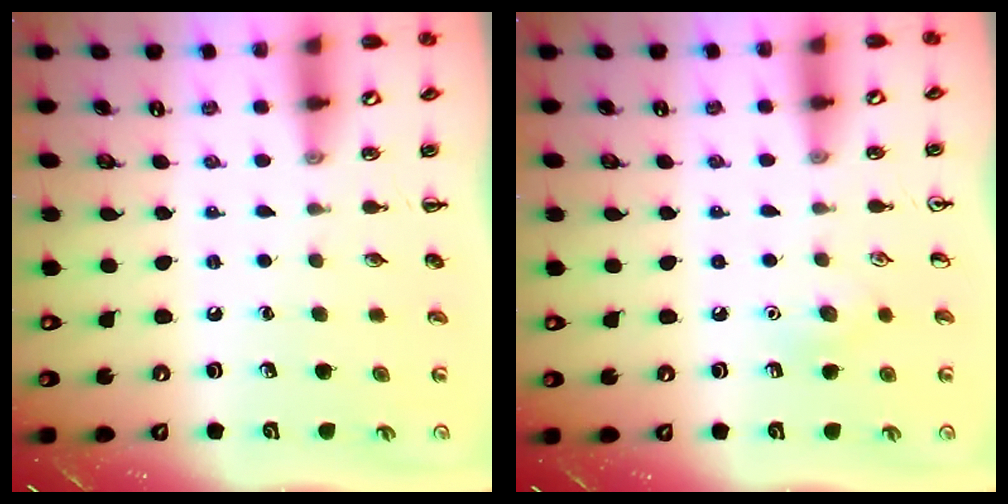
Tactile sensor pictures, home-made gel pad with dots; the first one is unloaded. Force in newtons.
{"total": 6.5, "press": 6.2, "slide": 1.8}